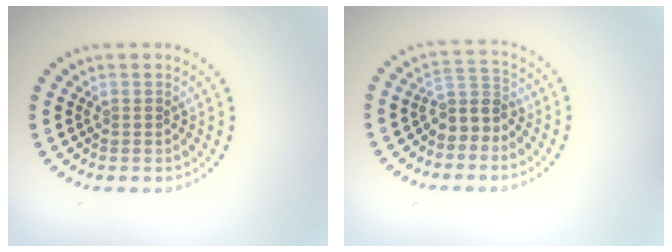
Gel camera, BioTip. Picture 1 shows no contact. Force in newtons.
{"total": 2.6, "press": 2.0, "slide": 1.7}